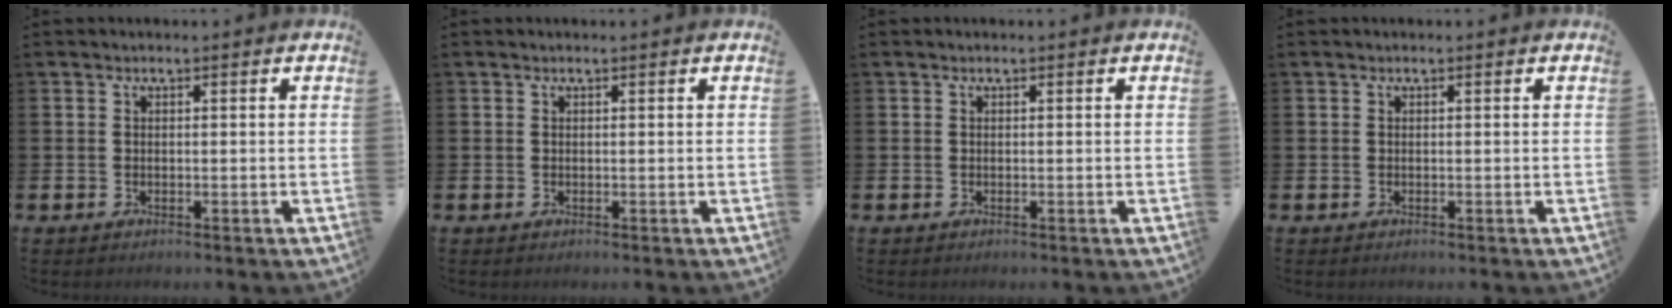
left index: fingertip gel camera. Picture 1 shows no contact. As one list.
[{"total": 0.0}, {"total": 0.0}, {"total": 0.0}]